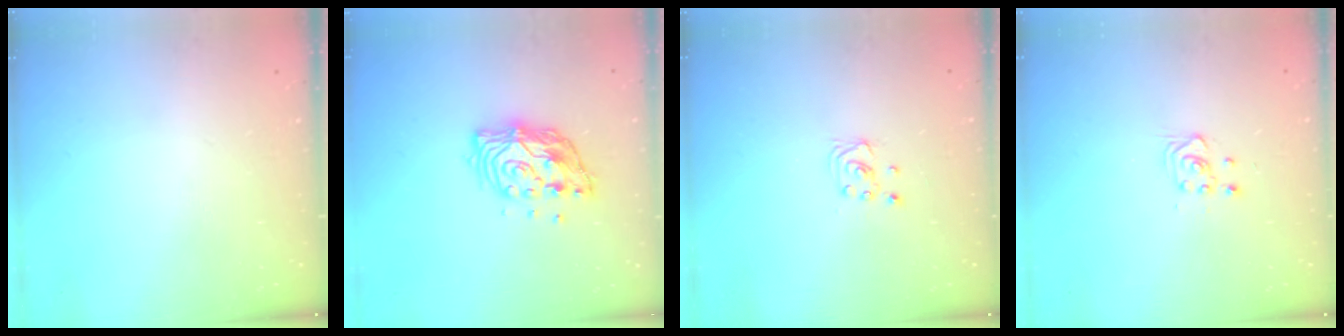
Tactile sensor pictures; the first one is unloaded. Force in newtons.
{"total": 12.1, "press": 12.0, "slide": 0.9}
{"total": 2.3, "press": 2.3, "slide": 0.2}
{"total": 3.6, "press": 3.5, "slide": 0.8}